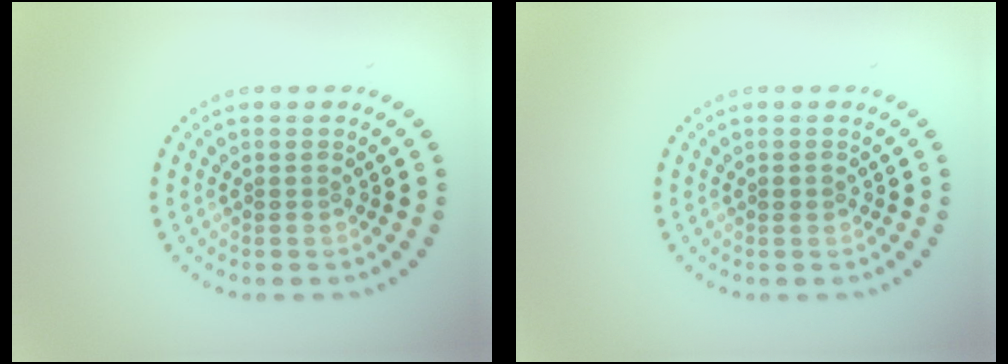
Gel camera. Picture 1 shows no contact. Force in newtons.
{"total": 0.7, "press": 0.7, "slide": 0.2}